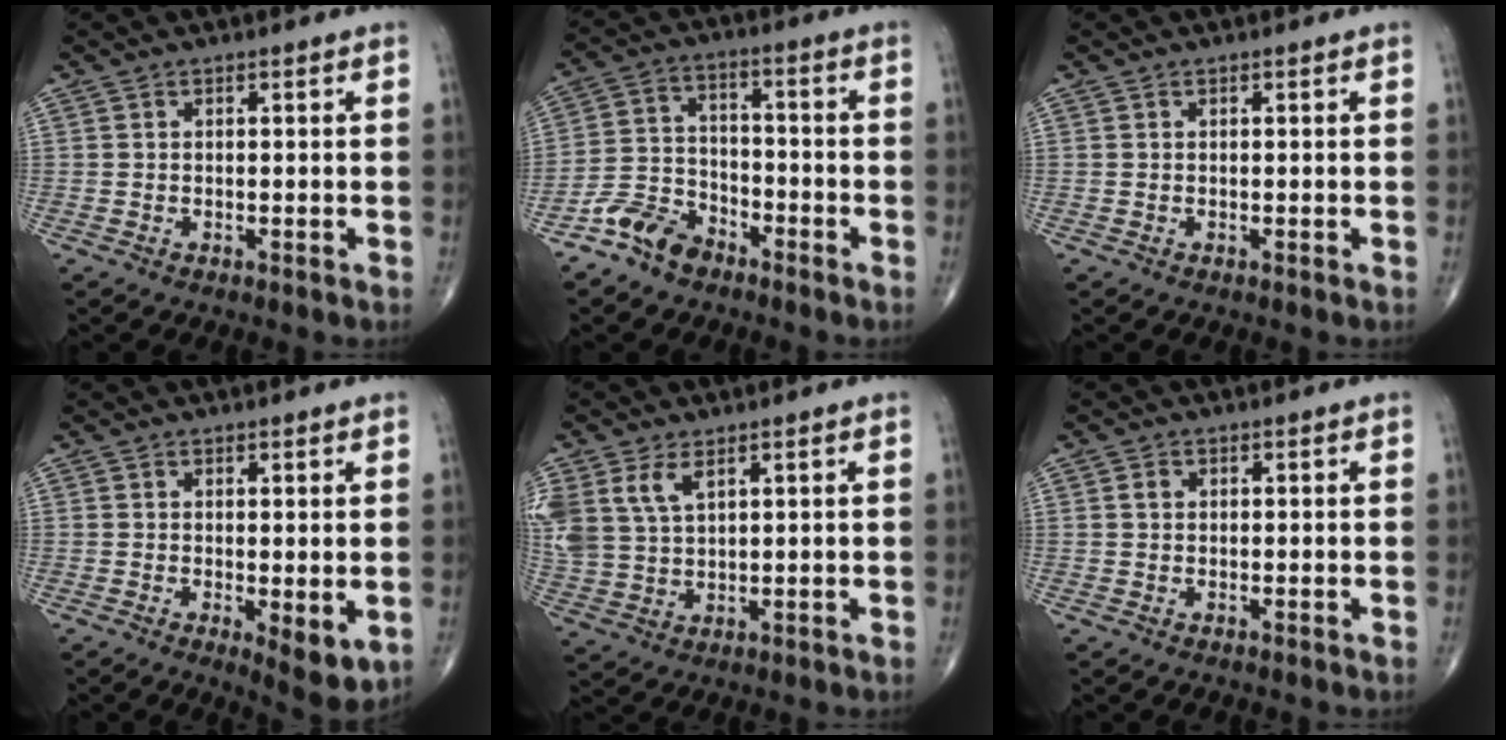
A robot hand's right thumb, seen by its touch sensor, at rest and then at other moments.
{"total": 8.2, "force": [-6.0, 4.7, 3.1], "torque": [-0.049, 0.042, -0.123]}
{"total": 0.0}
{"total": 6.0, "force": [-0.9, 2.1, 5.5], "torque": [-0.076, -0.020, -0.008]}
{"total": 8.9, "force": [4.3, 5.1, 5.9], "torque": [-0.131, -0.004, 0.099]}
{"total": 1.3, "force": [0.3, 1.0, 0.7], "torque": [-0.012, 0.003, 0.005]}